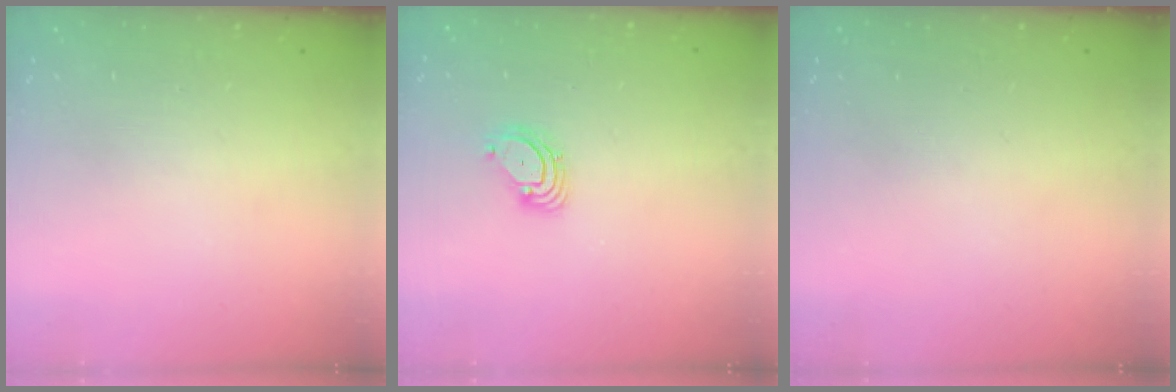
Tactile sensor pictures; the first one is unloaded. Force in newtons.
{"total": 3.6, "press": 3.6, "slide": 0.3}
{"total": 0.0}